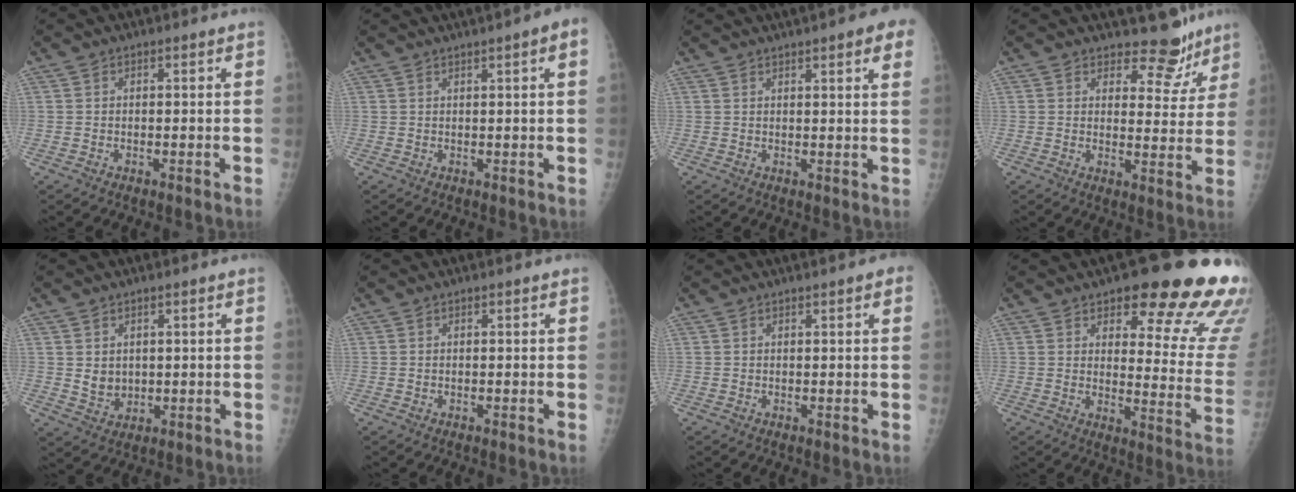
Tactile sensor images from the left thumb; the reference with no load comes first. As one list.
[{"total": 4.5, "force": [2.2, 0.1, 3.9], "torque": [-0.055, 0.011, 0.031]}, {"total": 8.8, "force": [5.4, 1.4, 6.8], "torque": [-0.070, 0.002, 0.060]}, {"total": 8.0, "force": [7.1, 3.7, 1.2], "torque": [0.019, -0.061, 0.084]}, {"total": 3.8, "force": [0.8, 3.2, 2.0], "torque": [-0.020, -0.012, 0.027]}, {"total": 0.0}, {"total": 2.2, "force": [1.2, 0.3, 1.9], "torque": [-0.027, 0.002, 0.013]}, {"total": 21.8, "force": [15.2, 6.8, 14.1], "torque": [-0.125, -0.087, 0.181]}]